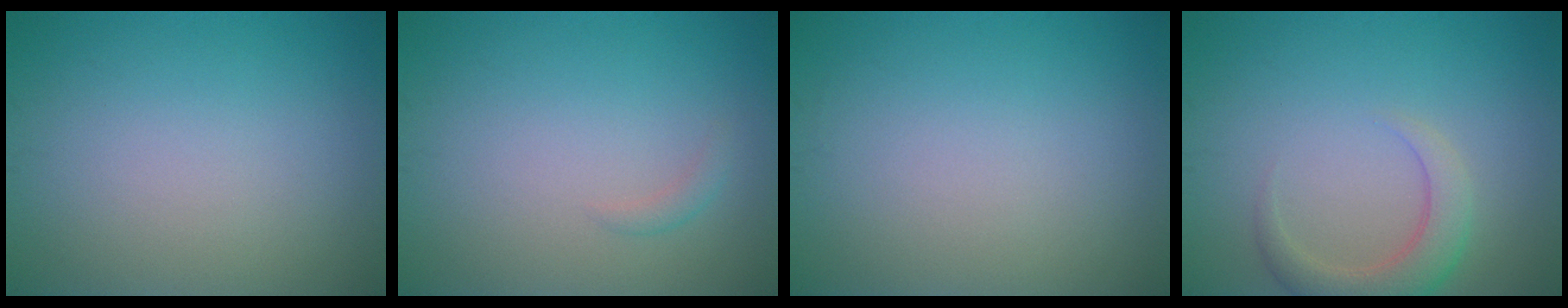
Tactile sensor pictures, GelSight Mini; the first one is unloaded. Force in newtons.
{"total": 0.8, "press": 0.8, "slide": 0.1}
{"total": 0.0}
{"total": 3.4, "press": 3.4, "slide": 0.3}